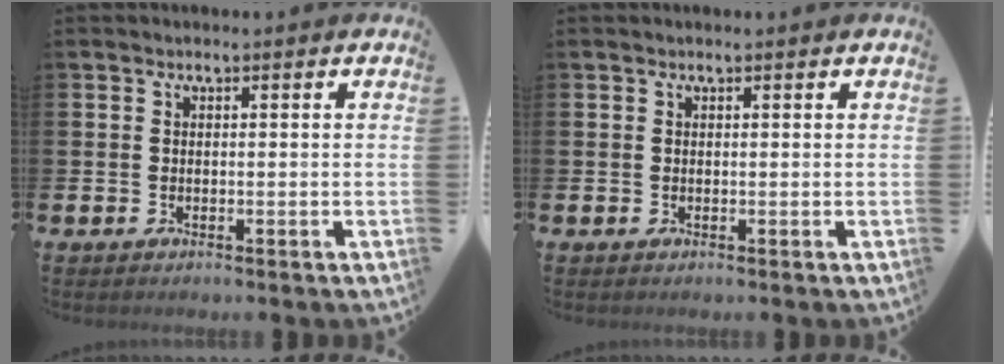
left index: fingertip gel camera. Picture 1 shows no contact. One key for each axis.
{"total": 0.0}